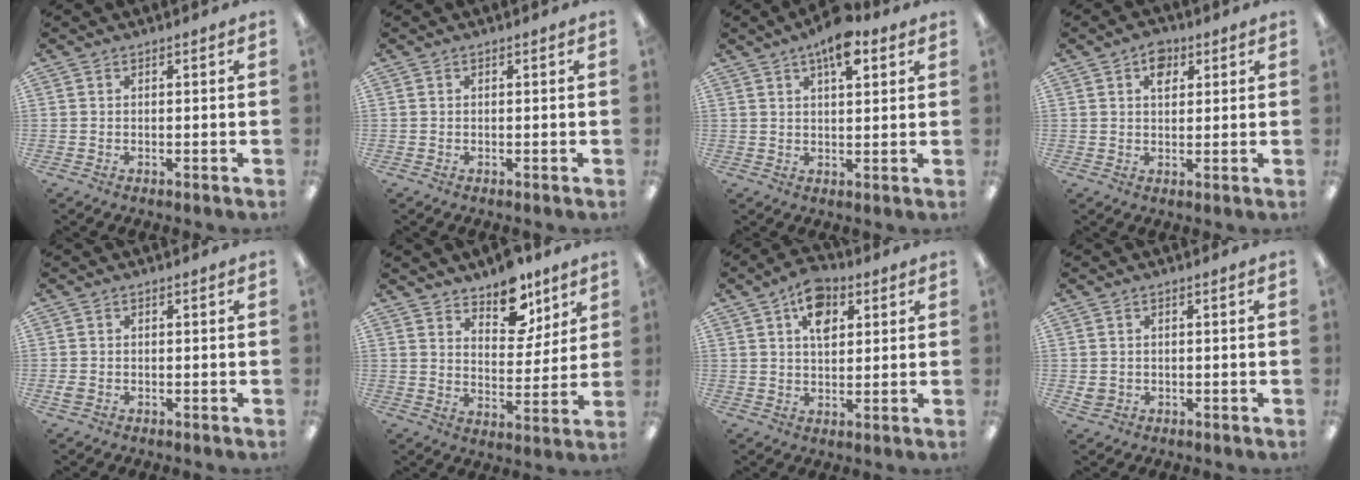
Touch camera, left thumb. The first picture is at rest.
{"total": 0.0}
{"total": 8.4, "force": [4.7, 3.4, 6.1], "torque": [-0.087, -0.016, 0.076]}
{"total": 4.9, "force": [2.5, 3.2, 2.9], "torque": [-0.031, -0.005, 0.038]}
{"total": 1.4, "force": [-0.4, 1.1, 0.8], "torque": [-0.014, 0.003, -0.006]}
{"total": 10.6, "force": [8.5, 5.4, 3.3], "torque": [-0.037, -0.059, 0.153]}
{"total": 9.2, "force": [4.4, 5.7, 5.7], "torque": [-0.083, -0.006, 0.076]}
{"total": 2.0, "force": [0.1, 1.8, 0.8], "torque": [-0.015, 0.005, 0.001]}